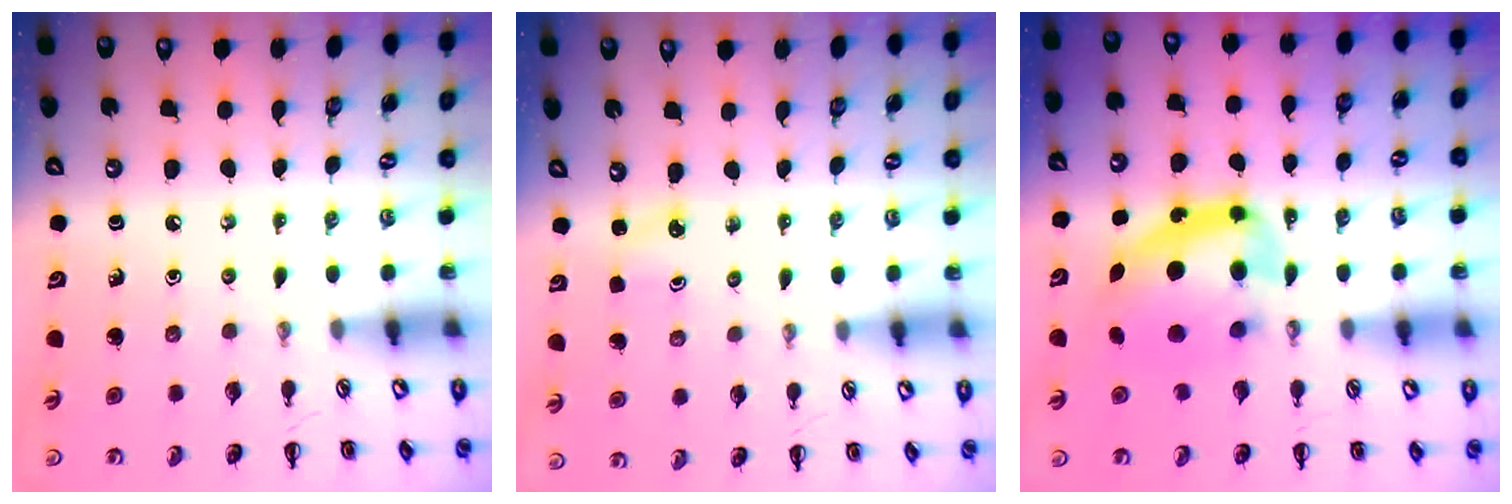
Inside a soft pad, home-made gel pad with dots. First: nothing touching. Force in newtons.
{"total": 1.8, "press": 1.7, "slide": 0.5}
{"total": 10.9, "press": 10.6, "slide": 2.5}